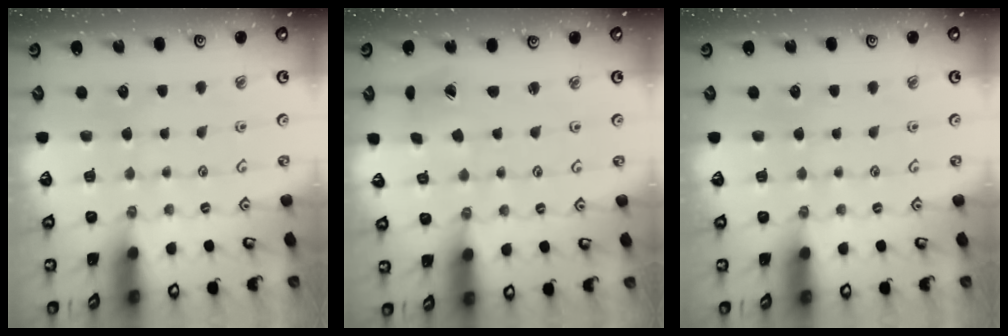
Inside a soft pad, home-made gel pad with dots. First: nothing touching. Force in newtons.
{"total": 2.5, "press": 2.4, "slide": 0.4}
{"total": 0.0}